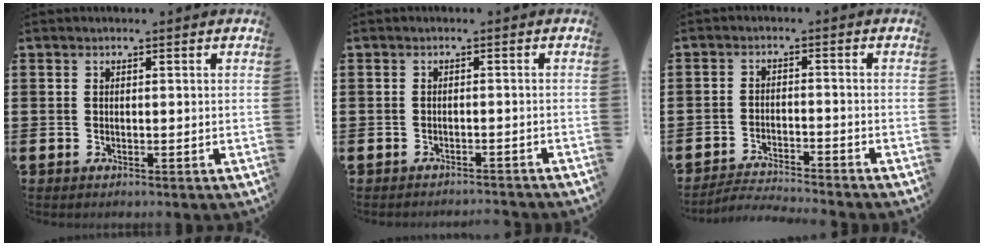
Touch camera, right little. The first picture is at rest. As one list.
[{"total": 1.1, "force": [-1.1, -0.1, -0.1], "torque": [0.000, 0.003, -0.024]}, {"total": 2.6, "force": [-2.6, -0.2, 0.1], "torque": [-0.004, 0.003, -0.056]}]